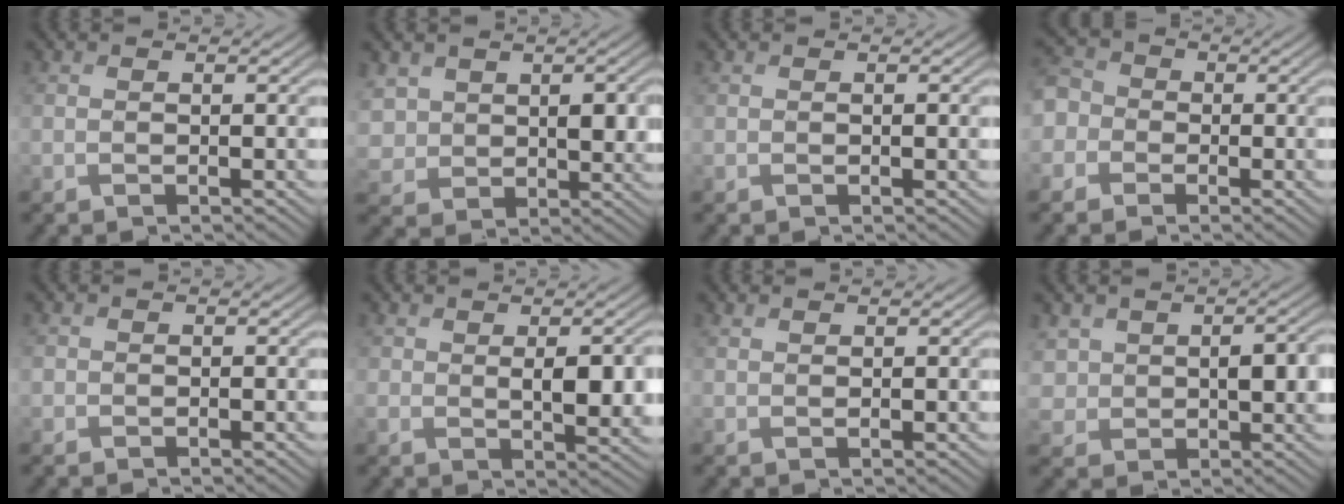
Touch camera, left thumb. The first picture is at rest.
{"total": 6.8, "force": [2.2, 5.3, 3.6], "torque": [-0.097, -0.010, 0.043]}
{"total": 0.6, "force": [0.1, 0.4, 0.5], "torque": [-0.006, -0.002, 0.004]}
{"total": 5.6, "force": [-1.4, 5.2, 1.6], "torque": [-0.062, 0.003, -0.057]}
{"total": 0.7, "force": [0.0, 0.7, 0.1], "torque": [-0.002, -0.003, -0.003]}
{"total": 5.5, "force": [0.9, 2.8, 4.7], "torque": [-0.086, -0.011, 0.025]}
{"total": 1.0, "force": [0.9, 0.2, 0.4], "torque": [-0.015, 0.000, 0.022]}
{"total": 5.9, "force": [1.4, 4.6, 3.4], "torque": [-0.072, -0.011, 0.025]}